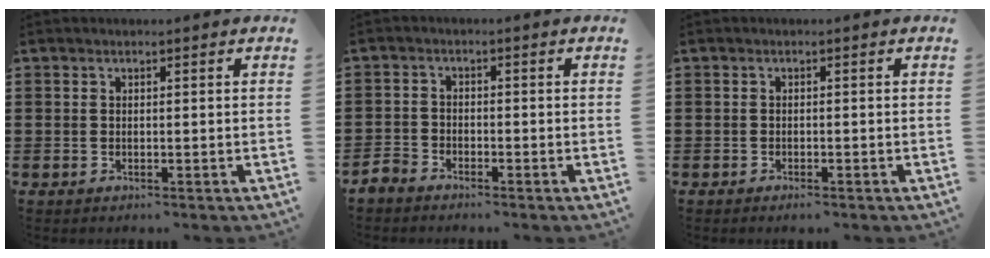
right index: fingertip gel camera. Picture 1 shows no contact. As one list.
[{"total": 2.5, "force": [-2.4, 0.8, 0.2], "torque": [-0.017, -0.001, -0.053]}, {"total": 0.8, "force": [-0.7, -0.1, 0.2], "torque": [-0.007, -0.006, -0.014]}]